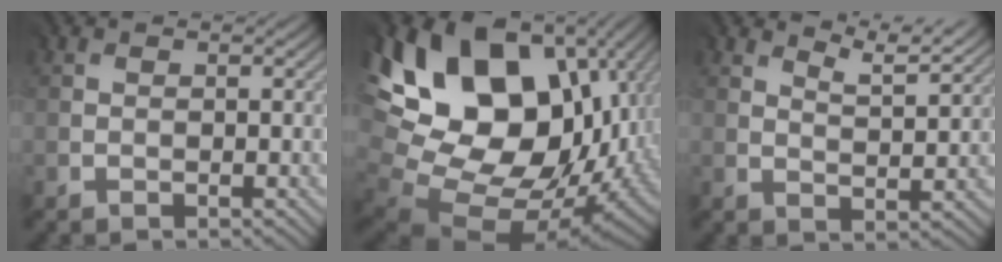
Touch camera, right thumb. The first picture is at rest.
{"total": 20.2, "force": [5.9, 14.2, 13.2], "torque": [-0.258, -0.019, 0.147]}
{"total": 5.1, "force": [4.4, 0.9, 2.4], "torque": [-0.047, -0.004, 0.084]}